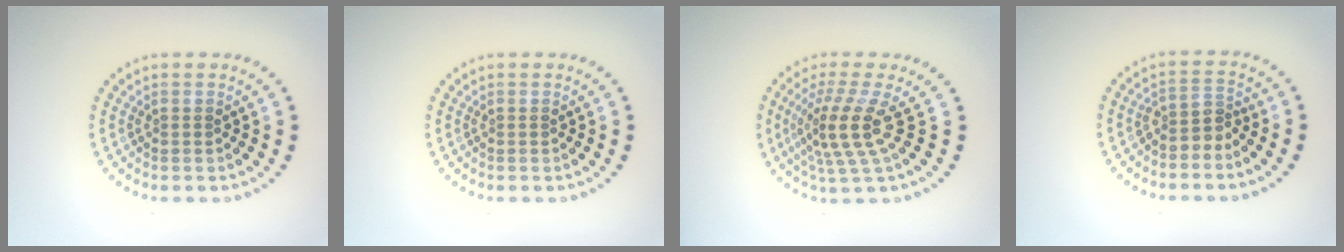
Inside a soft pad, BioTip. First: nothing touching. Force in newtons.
{"total": 0.0}
{"total": 4.3, "press": 3.1, "slide": 3.0}
{"total": 2.2, "press": 1.5, "slide": 1.6}